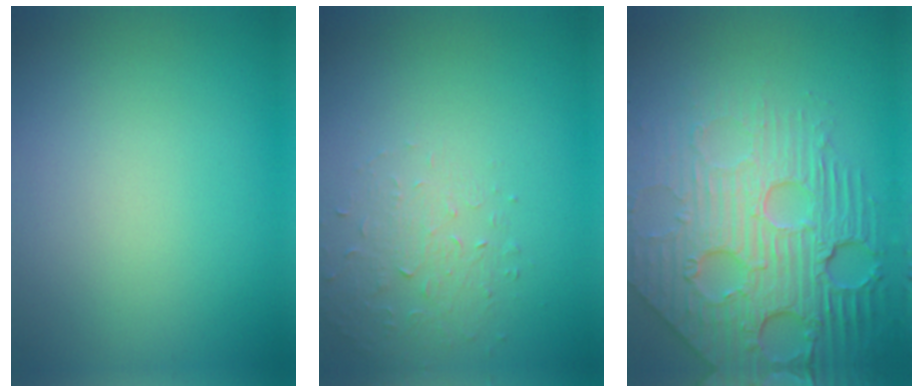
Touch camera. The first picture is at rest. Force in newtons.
{"total": 1.6, "press": 0.9, "slide": 1.3}
{"total": 8.6, "press": 5.9, "slide": 6.2}